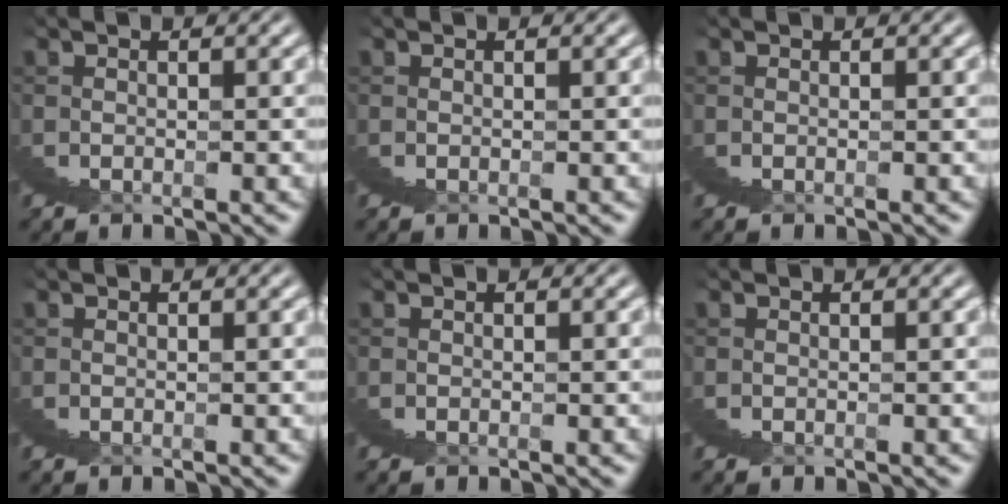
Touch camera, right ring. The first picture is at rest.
{"total": 0.0}
{"total": 0.0}
{"total": 0.0}
{"total": 0.0}
{"total": 0.0}